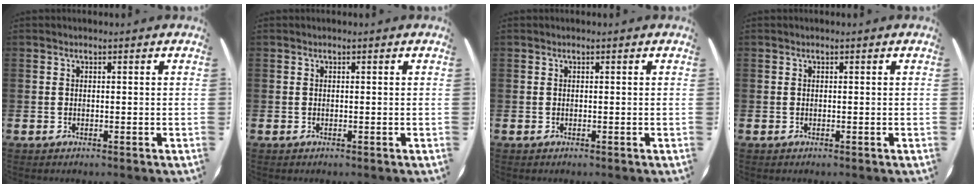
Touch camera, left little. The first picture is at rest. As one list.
[{"total": 0.0}, {"total": 0.0}, {"total": 0.0}]